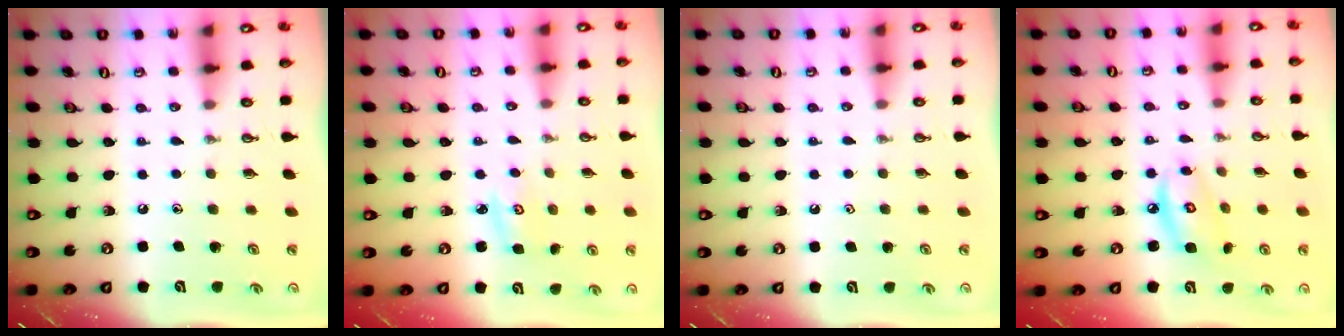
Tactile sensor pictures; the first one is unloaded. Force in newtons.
{"total": 2.8, "press": 2.8, "slide": 0.3}
{"total": 0.6, "press": 0.6, "slide": 0.0}
{"total": 7.8, "press": 7.8, "slide": 0.7}